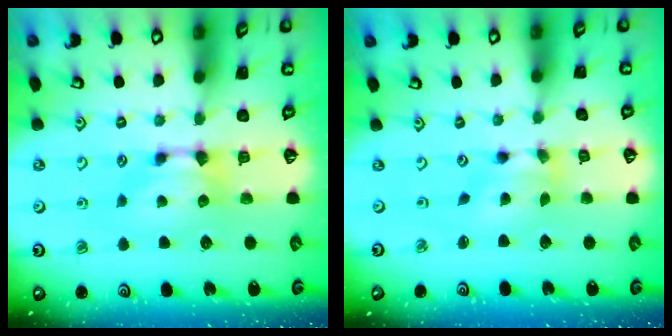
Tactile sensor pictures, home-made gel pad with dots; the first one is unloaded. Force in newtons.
{"total": 2.7, "press": 2.3, "slide": 1.4}